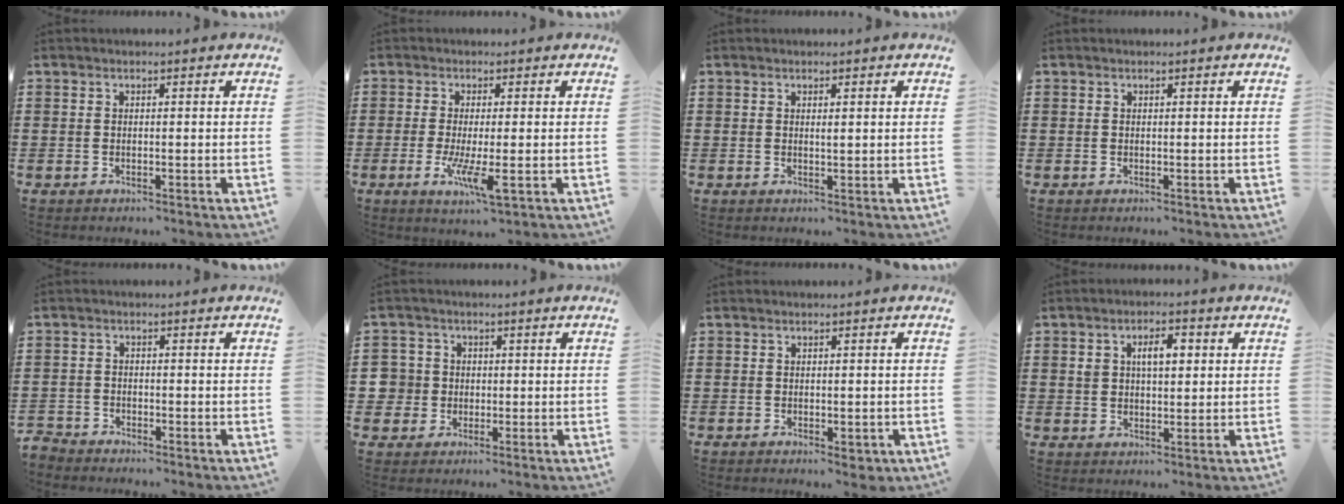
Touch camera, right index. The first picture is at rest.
{"total": 5.9, "force": [-1.8, 1.0, 5.5], "torque": [-0.119, -0.023, -0.034]}
{"total": 0.8, "force": [0.3, 0.1, 0.7], "torque": [-0.014, 0.001, 0.005]}
{"total": 0.0}
{"total": 2.5, "force": [-2.4, 0.3, -0.3], "torque": [-0.003, -0.001, -0.055]}
{"total": 4.0, "force": [-0.4, 4.0, 0.5], "torque": [-0.044, 0.005, -0.014]}
{"total": 1.1, "force": [-0.8, 0.4, 0.7], "torque": [-0.016, -0.005, -0.013]}
{"total": 4.3, "force": [1.1, 2.5, 3.4], "torque": [-0.057, 0.009, 0.012]}